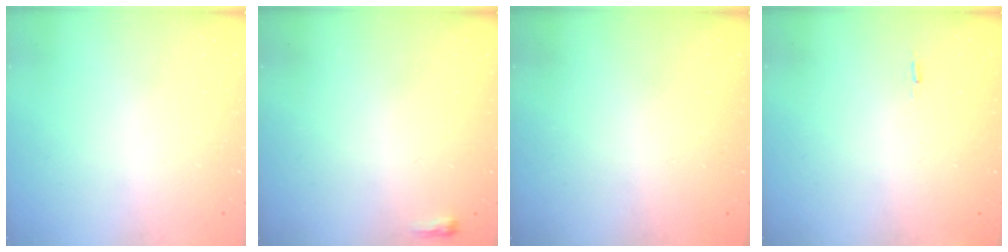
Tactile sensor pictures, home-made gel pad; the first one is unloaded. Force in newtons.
{"total": 2.3, "press": 2.2, "slide": 0.7}
{"total": 0.0}
{"total": 5.6, "press": 5.3, "slide": 1.8}